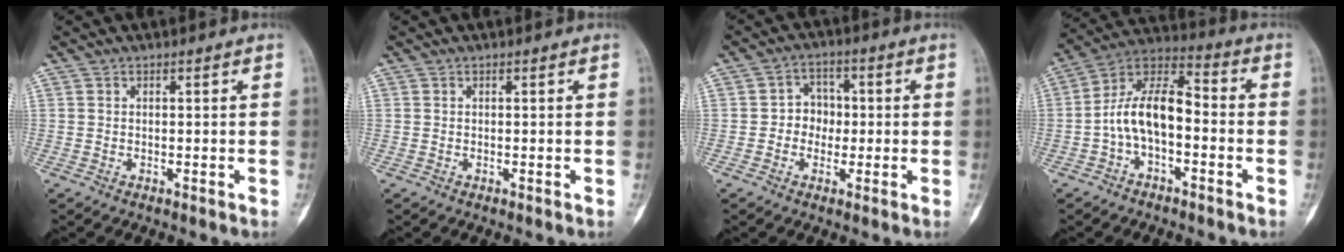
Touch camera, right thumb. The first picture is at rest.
{"total": 0.0}
{"total": 5.3, "force": [-0.4, 4.7, 2.5], "torque": [-0.004, 0.014, -0.017]}
{"total": 11.9, "force": [-2.4, 6.4, 9.8], "torque": [-0.164, 0.055, -0.053]}